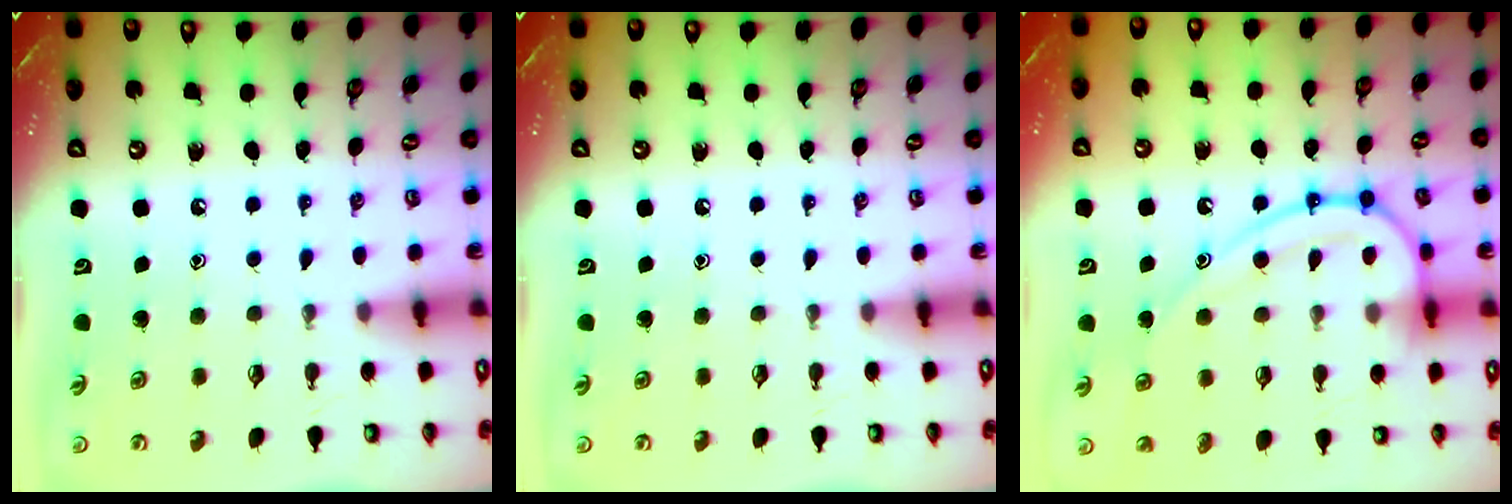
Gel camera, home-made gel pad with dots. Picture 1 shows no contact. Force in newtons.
{"total": 0.0}
{"total": 15.7, "press": 15.6, "slide": 1.6}